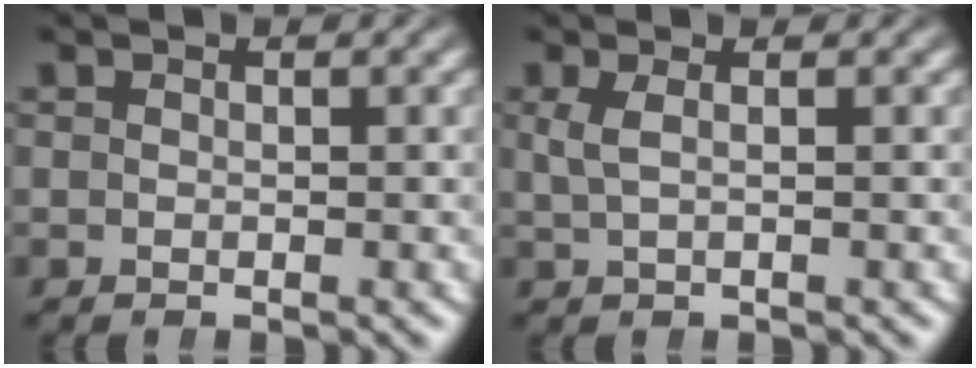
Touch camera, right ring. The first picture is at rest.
{"total": 1.5, "force": [0.4, 0.0, 1.5], "torque": [-0.038, -0.004, 0.012]}